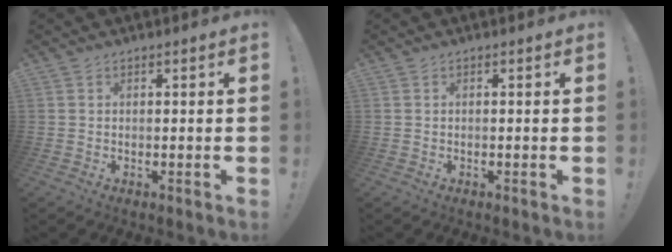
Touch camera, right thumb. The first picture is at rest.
{"total": 0.0}